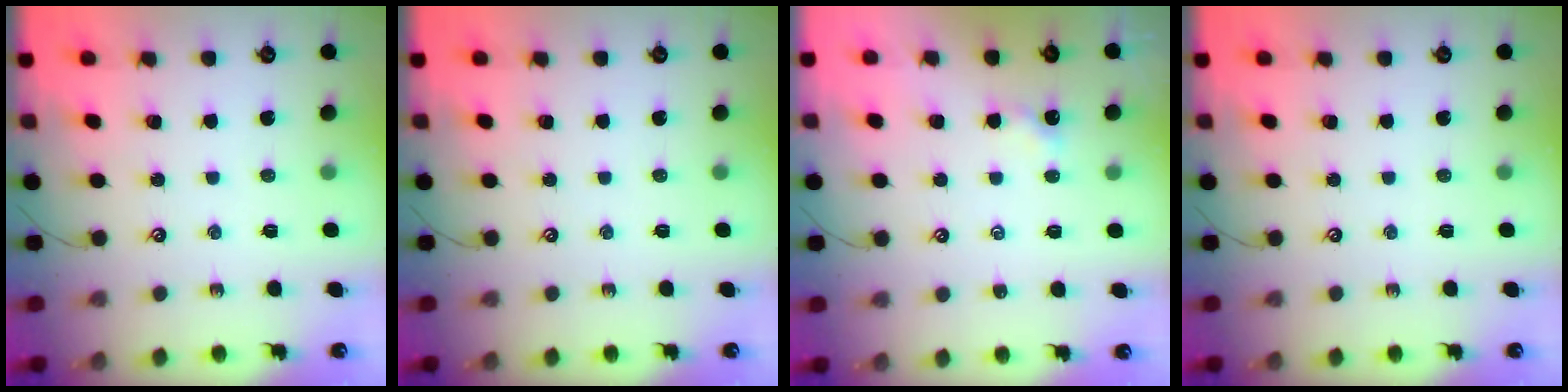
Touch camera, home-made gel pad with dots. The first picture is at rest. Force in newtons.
{"total": 0.0}
{"total": 0.6, "press": 0.5, "slide": 0.2}
{"total": 0.0}